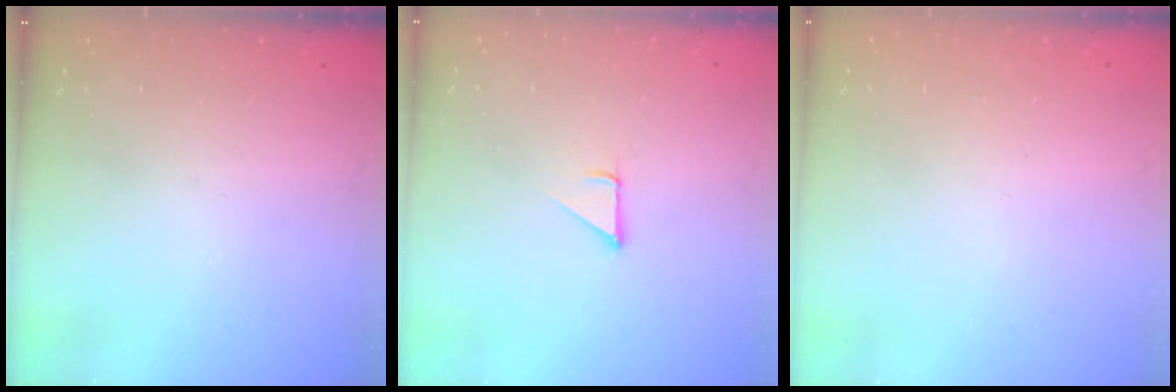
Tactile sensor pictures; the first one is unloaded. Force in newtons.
{"total": 1.9, "press": 1.9, "slide": 0.1}
{"total": 0.9, "press": 0.9, "slide": 0.0}